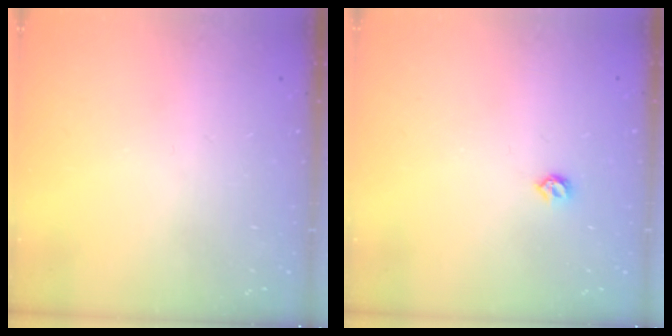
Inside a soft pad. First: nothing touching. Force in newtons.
{"total": 4.2, "press": 4.2, "slide": 0.7}